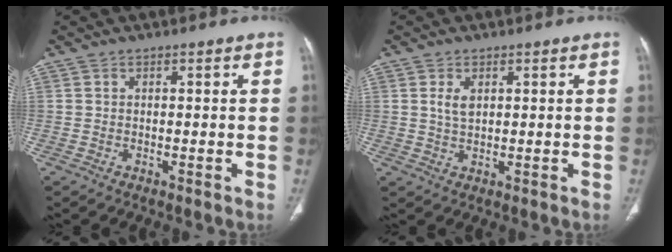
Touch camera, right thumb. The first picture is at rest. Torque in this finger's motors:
{"motor_torque": [0.01, 0.02, 0.14, 0.32, 0.01]}